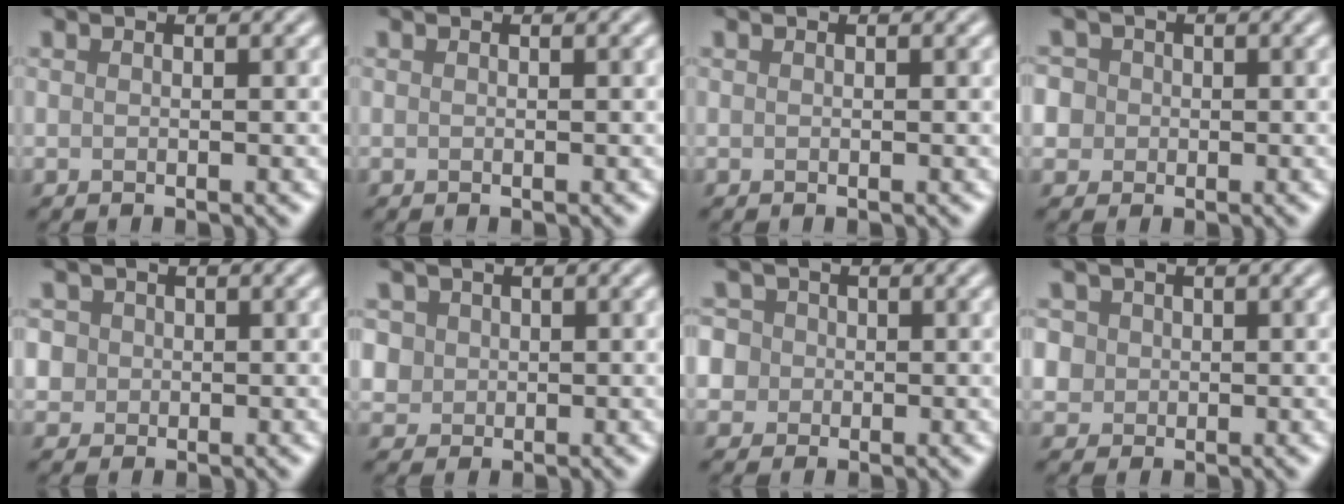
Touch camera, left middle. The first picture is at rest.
{"total": 0.0}
{"total": 0.0}
{"total": 5.0, "force": [0.9, 4.6, 1.8], "torque": [-0.038, 0.038, -0.010]}
{"total": 3.6, "force": [0.9, 3.2, 1.3], "torque": [-0.020, 0.021, 0.004]}
{"total": 2.8, "force": [1.0, 2.4, 0.9], "torque": [-0.019, 0.009, 0.027]}
{"total": 6.0, "force": [0.9, 5.6, 2.1], "torque": [-0.043, 0.037, -0.015]}
{"total": 3.8, "force": [1.2, 3.3, 1.4], "torque": [-0.030, 0.018, 0.013]}